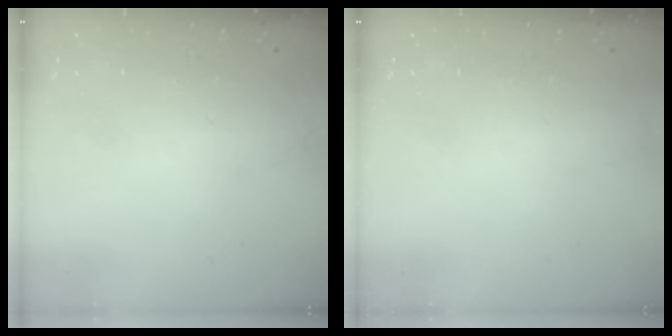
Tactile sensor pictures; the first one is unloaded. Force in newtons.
{"total": 0.0}